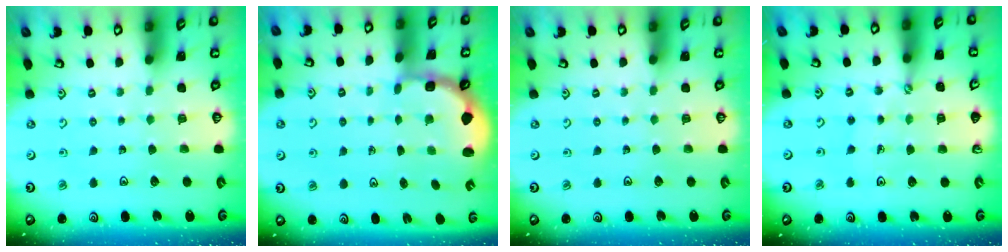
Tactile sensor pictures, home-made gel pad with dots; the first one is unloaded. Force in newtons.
{"total": 2.5, "press": 2.1, "slide": 1.3}
{"total": 0.0}
{"total": 2.5, "press": 2.2, "slide": 1.3}